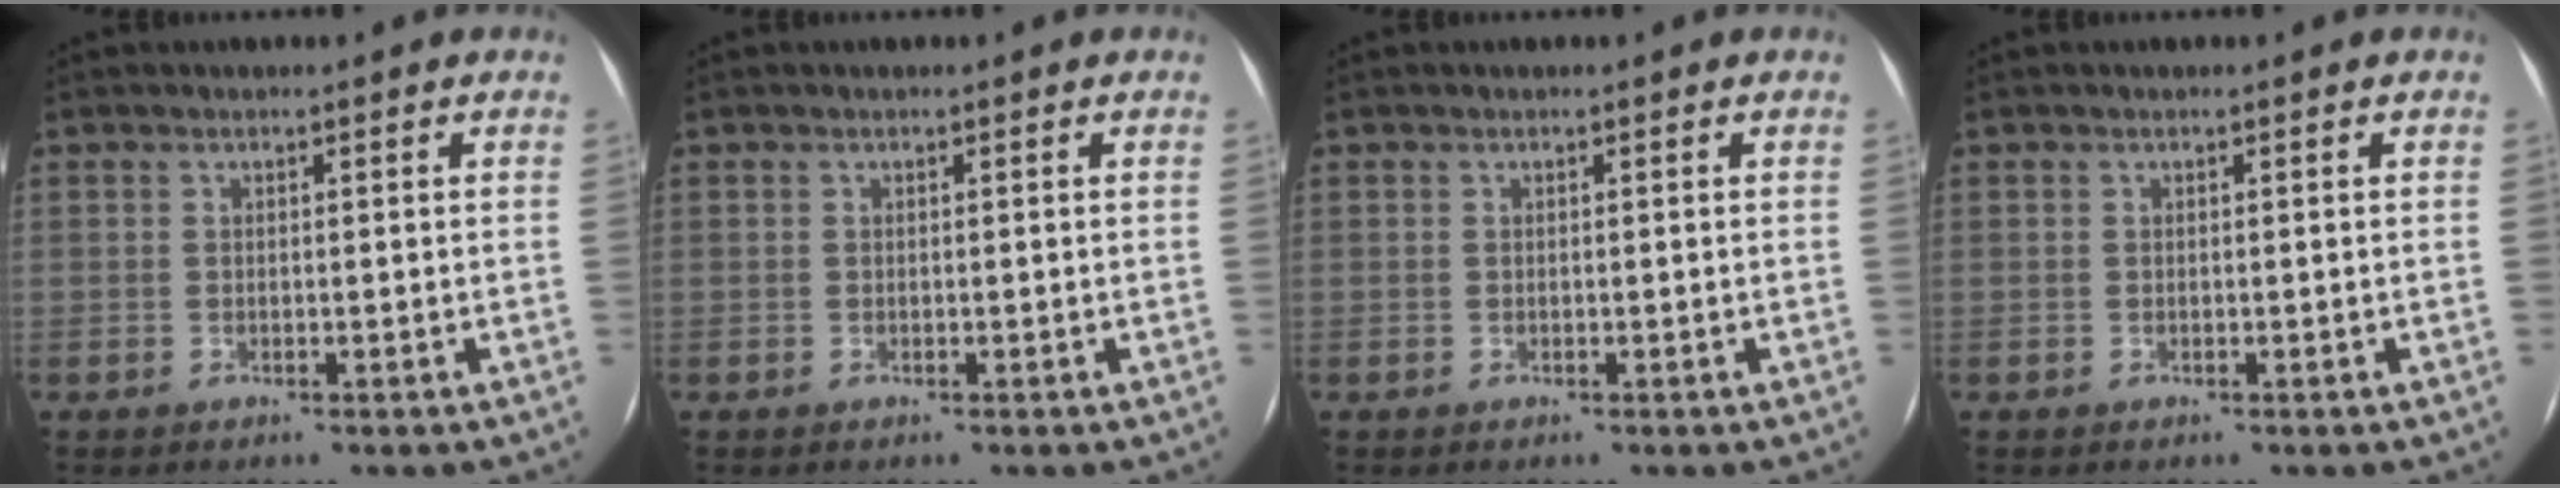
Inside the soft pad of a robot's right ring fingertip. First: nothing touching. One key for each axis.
{"total": 0.0}
{"total": 0.0}
{"total": 0.0}